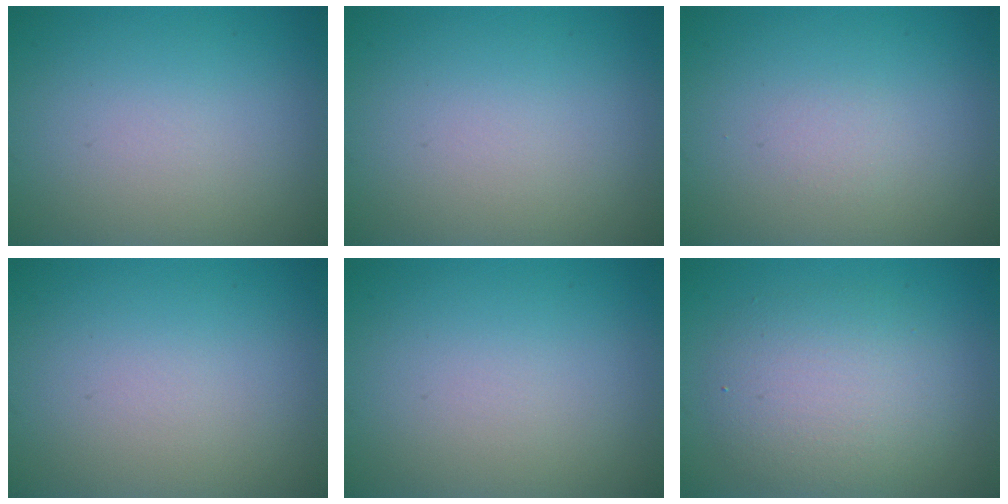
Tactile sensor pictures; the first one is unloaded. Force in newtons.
{"total": 0.0}
{"total": 0.6, "press": 0.6, "slide": 0.1}
{"total": 0.0}
{"total": 0.0}
{"total": 4.6, "press": 4.6, "slide": 0.1}